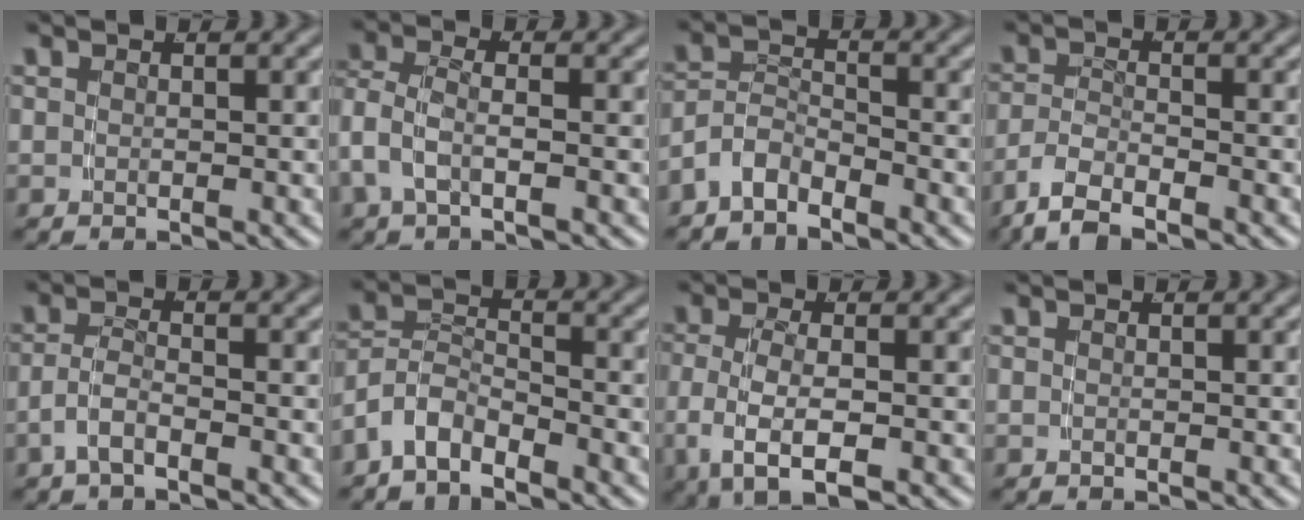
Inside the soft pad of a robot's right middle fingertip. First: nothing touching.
{"total": 3.6, "force": [-0.6, 2.4, 2.5], "torque": [-0.071, -0.017, -0.008]}
{"total": 4.8, "force": [-3.1, 3.3, 1.7], "torque": [-0.035, -0.012, -0.058]}
{"total": 4.6, "force": [-3.0, 2.4, 2.5], "torque": [-0.066, -0.019, -0.045]}
{"total": 2.5, "force": [-1.6, 0.8, 1.7], "torque": [-0.038, -0.009, -0.026]}
{"total": 6.5, "force": [-3.3, 5.1, 2.3], "torque": [-0.061, -0.016, -0.065]}
{"total": 5.7, "force": [-1.4, 3.0, 4.7], "torque": [-0.109, -0.017, -0.014]}
{"total": 0.0}